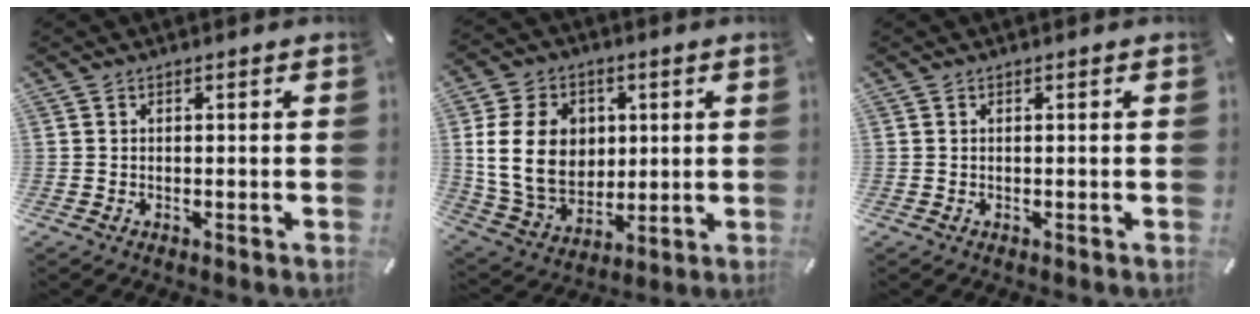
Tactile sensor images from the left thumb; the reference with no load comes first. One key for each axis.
{"total": 15.7, "fx": 2.4, "fy": 12.6, "fz": 8.9, "tx": -0.193, "ty": 0.006, "tz": 0.046}
{"total": 0.0}